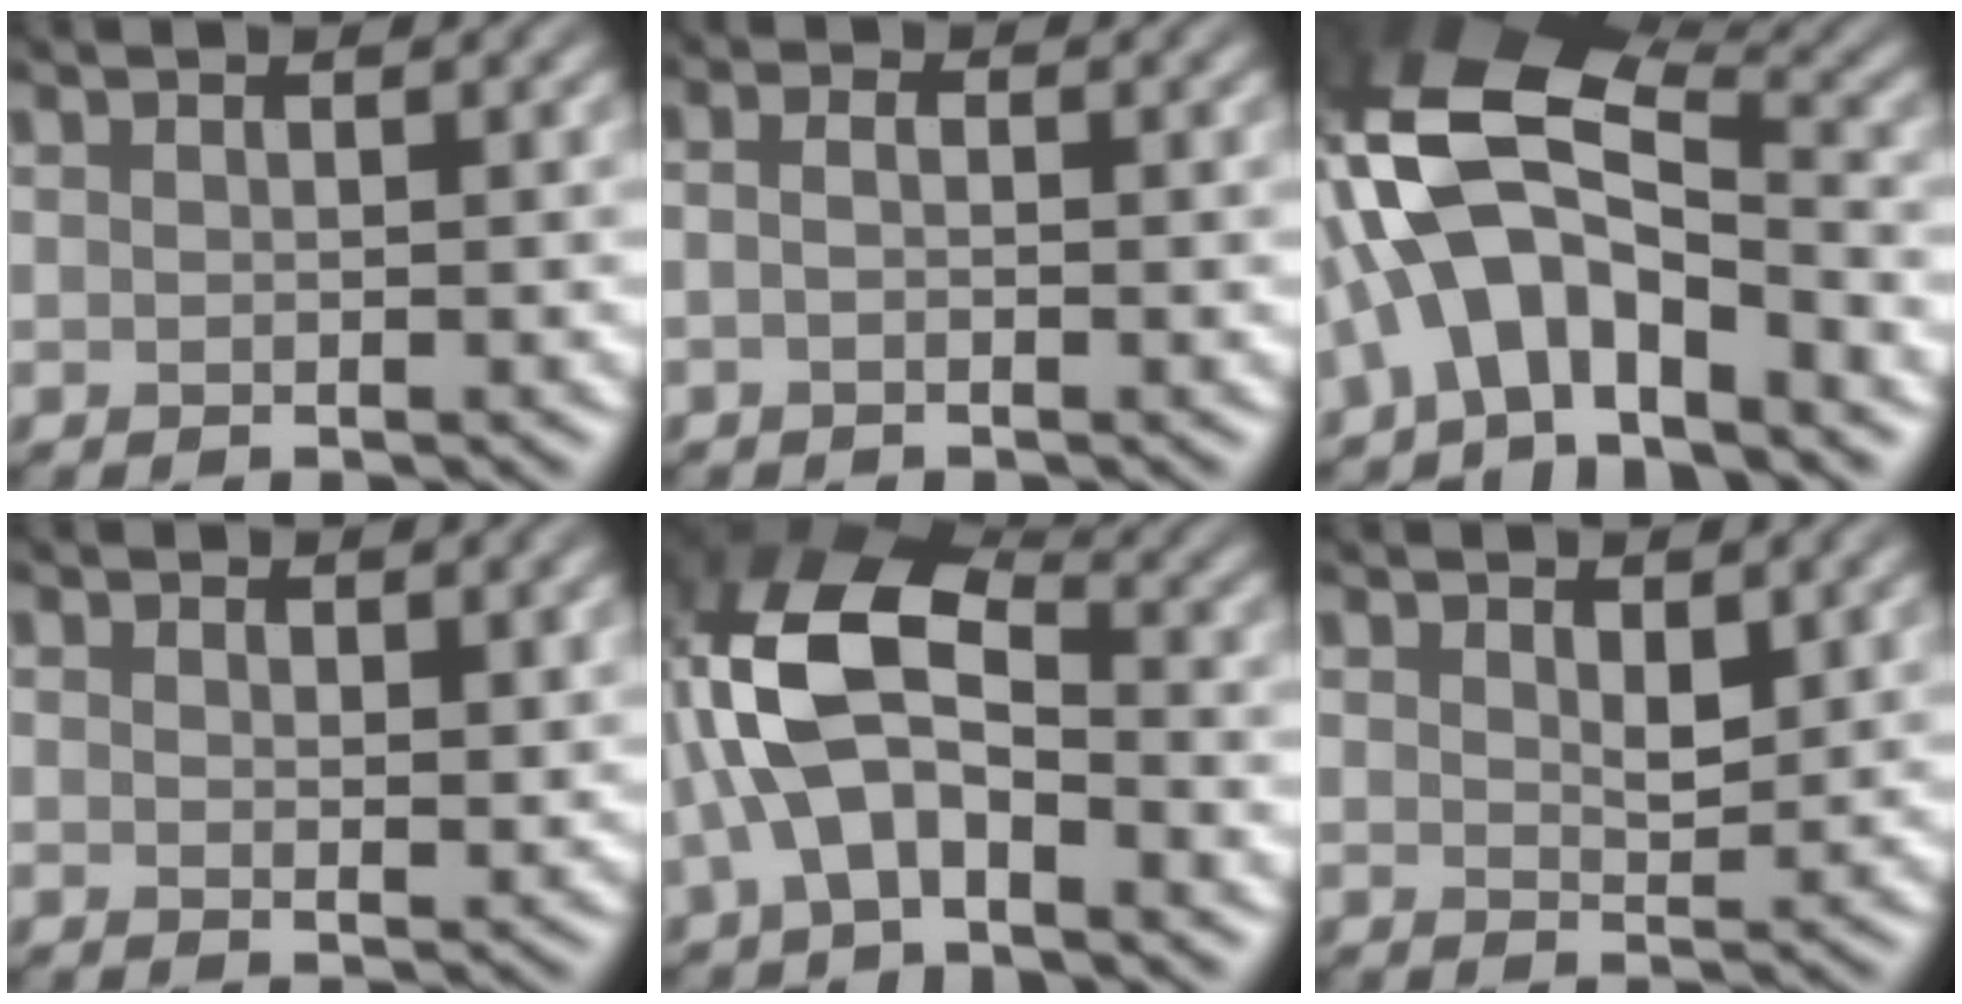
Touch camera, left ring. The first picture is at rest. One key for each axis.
{"total": 1.2, "fx": -0.9, "fy": 0.6, "fz": 0.6, "tx": -0.010, "ty": -0.002, "tz": -0.021}
{"total": 9.8, "fx": -4.0, "fy": 4.7, "fz": 7.5, "tx": -0.145, "ty": 0.021, "tz": -0.095}
{"total": 1.8, "fx": 1.3, "fy": 1.0, "fz": 0.9, "tx": -0.016, "ty": -0.006, "tz": 0.020}
{"total": 7.9, "fx": -2.6, "fy": 4.3, "fz": 6.2, "tx": -0.135, "ty": 0.017, "tz": -0.065}
{"total": 2.3, "fx": 1.0, "fy": 1.2, "fz": 1.7, "tx": -0.032, "ty": -0.005, "tz": 0.015}